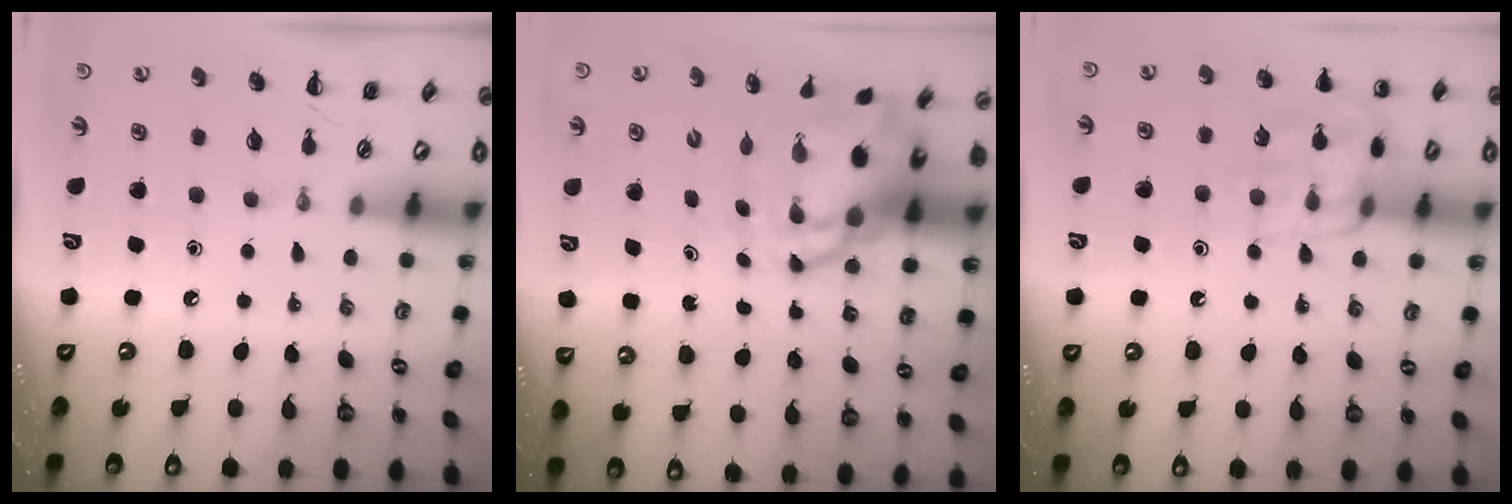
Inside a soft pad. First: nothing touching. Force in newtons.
{"total": 6.4, "press": 6.1, "slide": 1.9}
{"total": 13.0, "press": 13.0, "slide": 0.7}